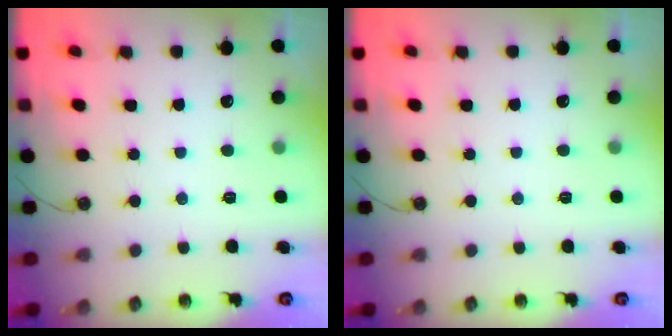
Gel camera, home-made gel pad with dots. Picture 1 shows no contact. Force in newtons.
{"total": 0.0}